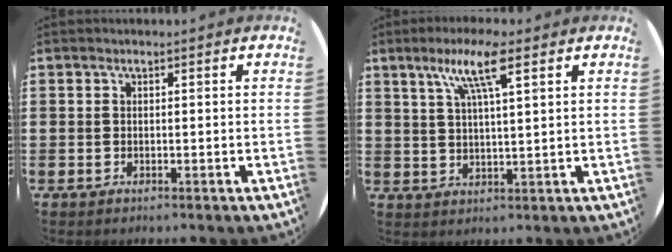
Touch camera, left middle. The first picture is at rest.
{"total": 7.5, "force": [4.4, 1.3, 5.9], "torque": [-0.119, 0.007, 0.072]}